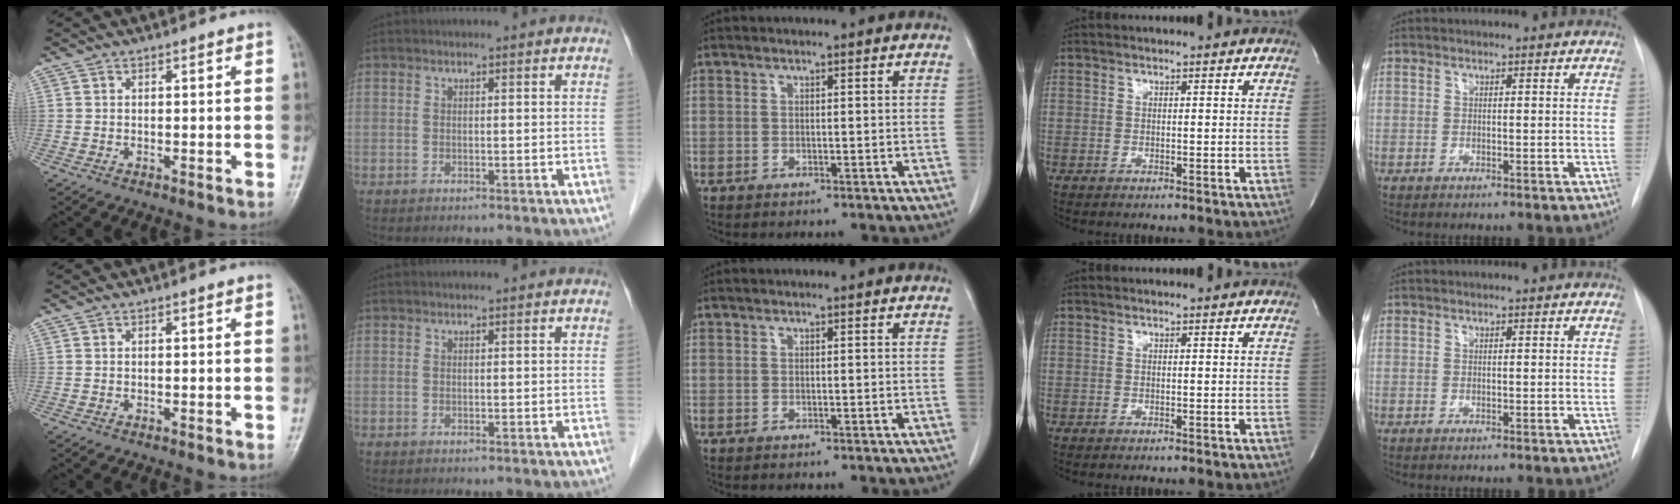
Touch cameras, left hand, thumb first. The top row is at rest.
{}